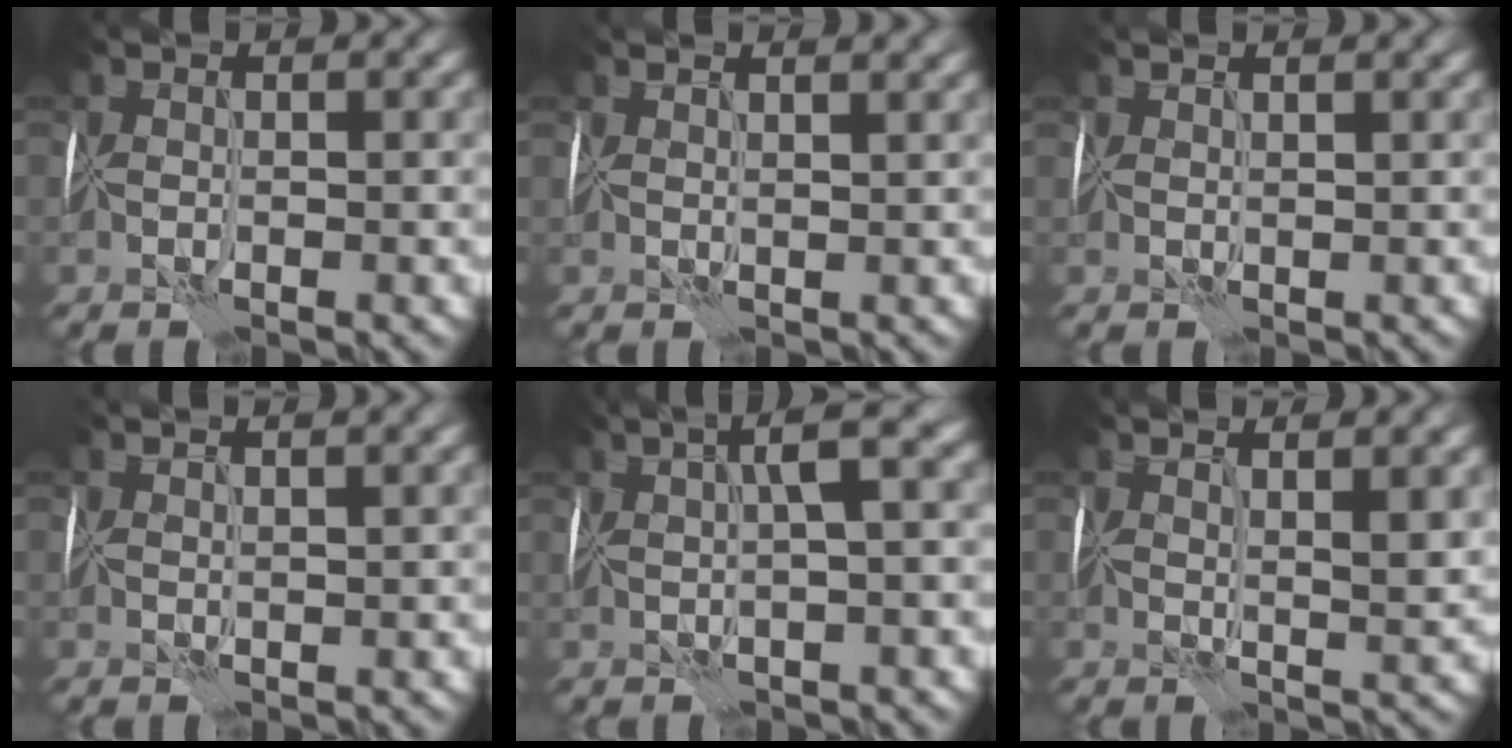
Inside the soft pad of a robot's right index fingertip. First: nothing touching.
{"total": 3.1, "force": [2.6, 0.7, 1.5], "torque": [-0.009, 0.012, 0.033]}
{"total": 1.7, "force": [1.6, 0.0, 0.6], "torque": [-0.002, 0.010, 0.025]}
{"total": 2.7, "force": [2.2, 0.5, 1.4], "torque": [-0.008, 0.012, 0.030]}
{"total": 3.4, "force": [1.9, -0.2, 2.8], "torque": [-0.046, 0.021, 0.033]}
{"total": 4.1, "force": [2.6, 0.7, 3.1], "torque": [-0.035, 0.002, 0.049]}